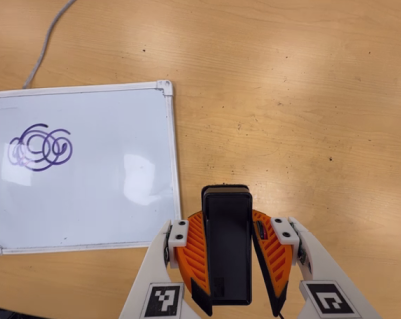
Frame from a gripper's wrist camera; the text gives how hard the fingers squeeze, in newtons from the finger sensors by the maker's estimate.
{"total": 7.6, "left": 5.8, "right": 9.4}